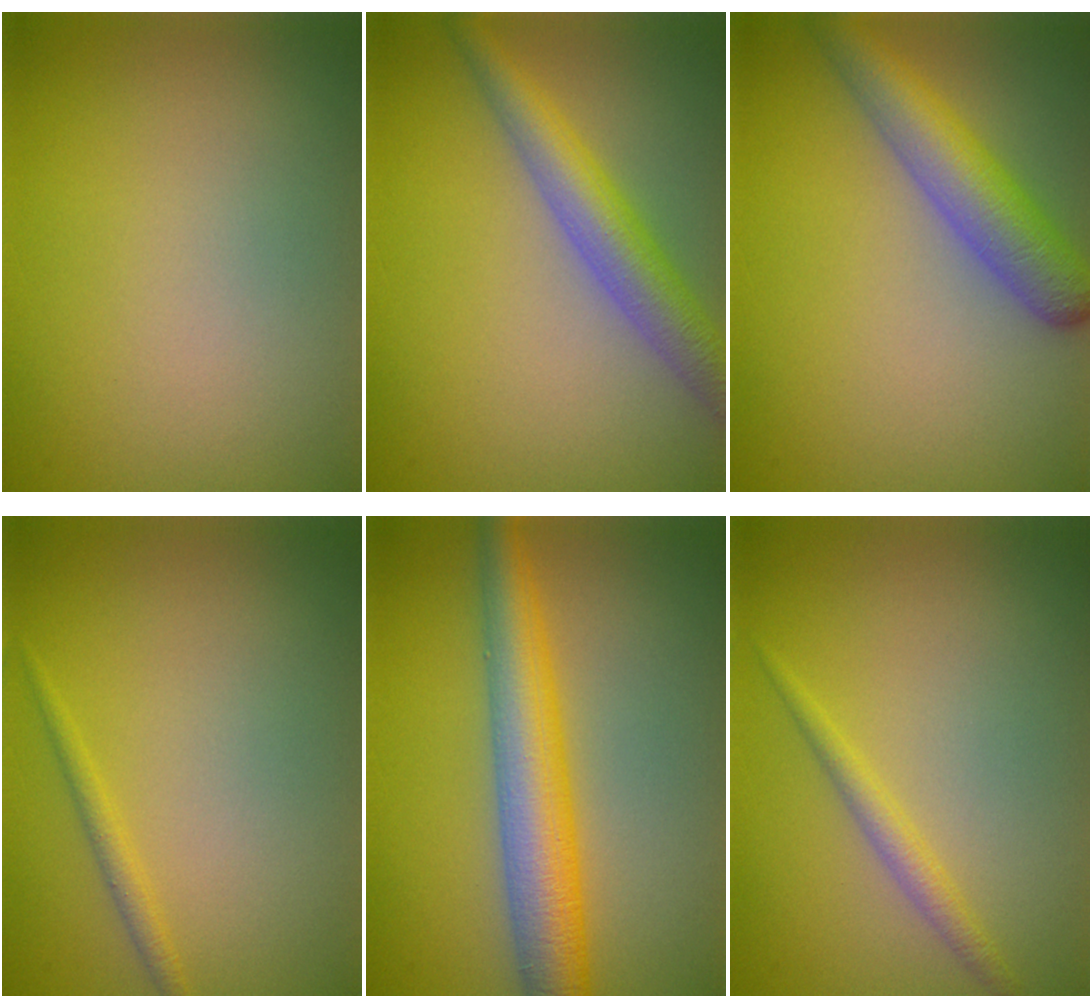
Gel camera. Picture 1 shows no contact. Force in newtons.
{"total": 4.9, "press": 4.9, "slide": 0.1}
{"total": 5.4, "press": 5.4, "slide": 0.2}
{"total": 1.2, "press": 1.1, "slide": 0.1}
{"total": 6.5, "press": 6.5, "slide": 0.1}
{"total": 1.6, "press": 1.6, "slide": 0.1}